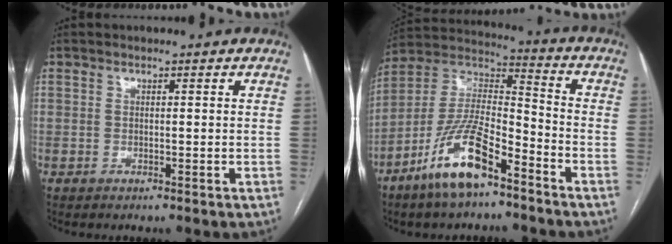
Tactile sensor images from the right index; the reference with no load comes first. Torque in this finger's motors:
{"motor_torque": [0.27, -0.53, 0.22, 0.04]}